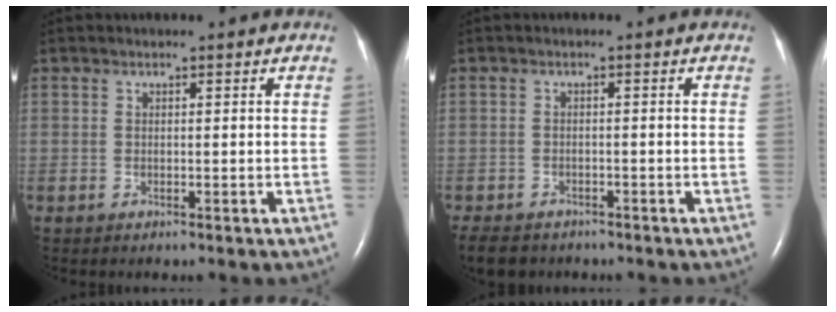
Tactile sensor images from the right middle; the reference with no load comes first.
{"total": 6.4, "force": [-5.1, 3.2, 2.1], "torque": [-0.041, -0.006, -0.073]}